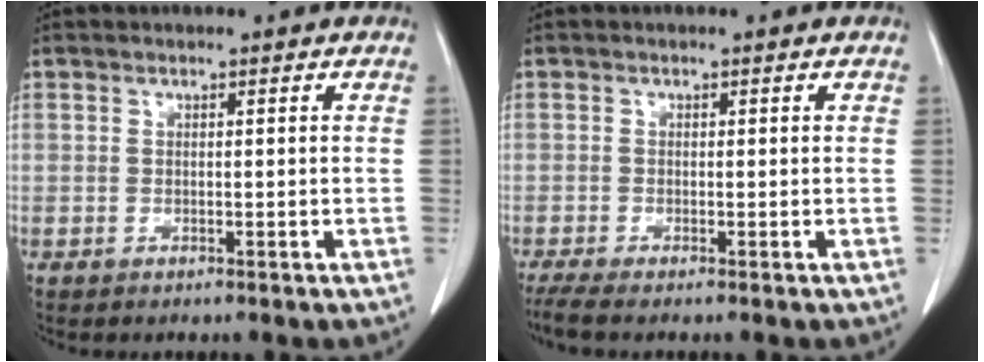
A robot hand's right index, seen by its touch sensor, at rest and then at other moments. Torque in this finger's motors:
{"motor_torque": [-0.01, -0.03, 0.10, 0.03]}